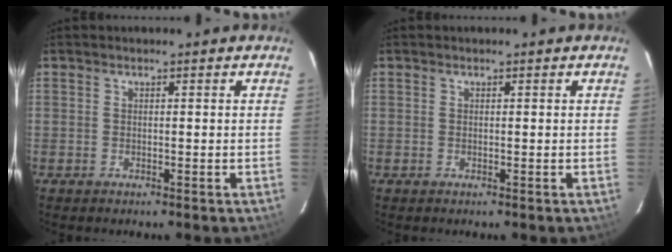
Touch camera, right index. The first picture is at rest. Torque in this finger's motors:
{"motor_torque": [0.00, 0.00, 0.00, 0.00]}